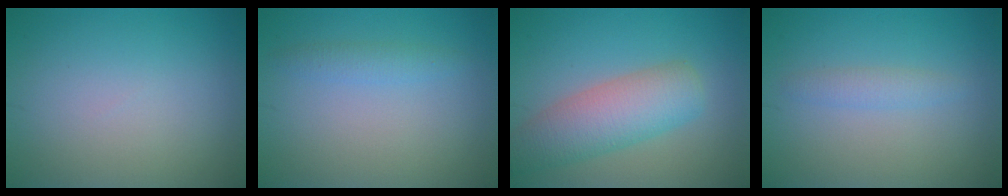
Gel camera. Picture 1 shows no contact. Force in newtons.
{"total": 1.4, "press": 1.4, "slide": 0.1}
{"total": 5.9, "press": 5.9, "slide": 0.2}
{"total": 1.4, "press": 1.4, "slide": 0.1}